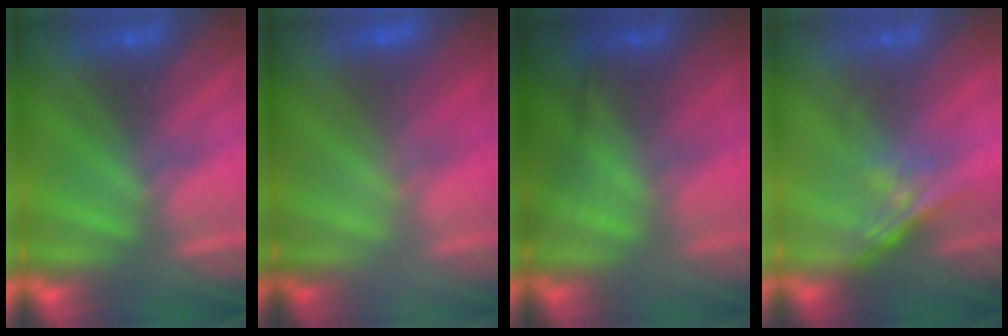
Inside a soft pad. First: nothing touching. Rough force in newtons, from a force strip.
{"total": 2.4}
{"total": 1.3}
{"total": 1.4}